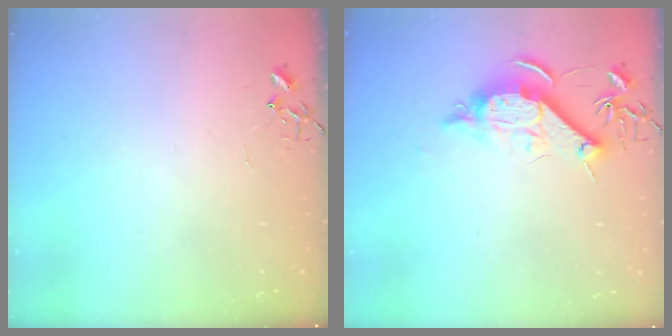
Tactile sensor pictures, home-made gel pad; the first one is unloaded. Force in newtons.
{"total": 12.0, "press": 12.0, "slide": 0.6}